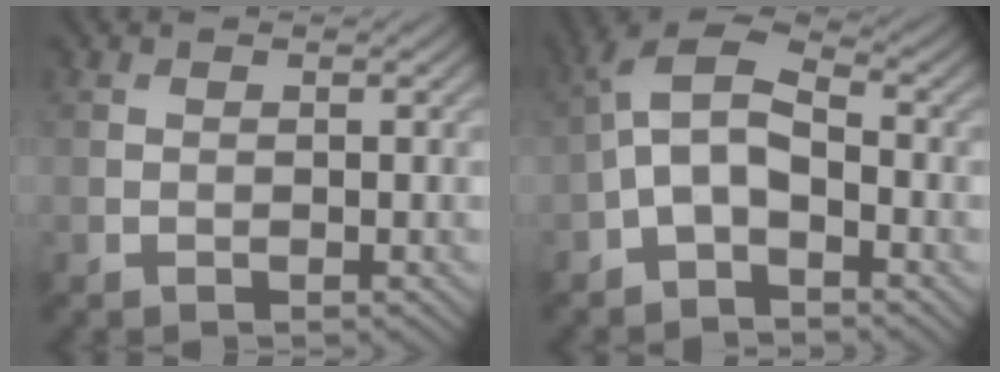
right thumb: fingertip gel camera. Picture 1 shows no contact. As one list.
[{"total": 7.1, "force": [-2.0, 3.7, 5.8], "torque": [-0.121, 0.018, -0.052]}]